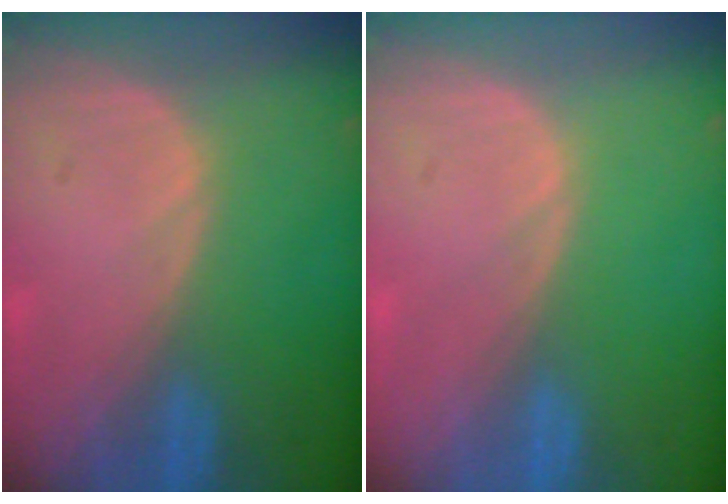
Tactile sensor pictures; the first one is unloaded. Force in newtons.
{"total": 0.0}